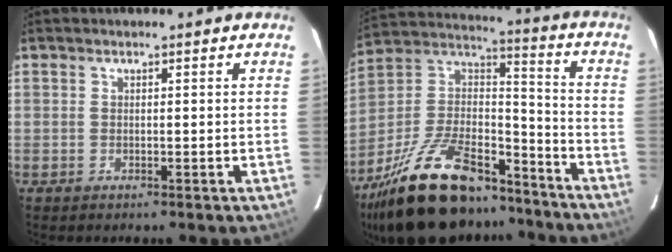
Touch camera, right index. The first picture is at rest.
{"total": 28.5, "force": [-20.8, 11.3, 15.9], "torque": [-0.311, 0.011, -0.327]}